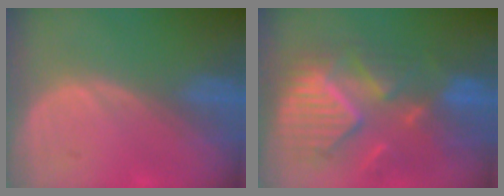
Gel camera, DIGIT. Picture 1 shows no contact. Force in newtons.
{"total": 11.7, "press": 10.3, "slide": 5.6}